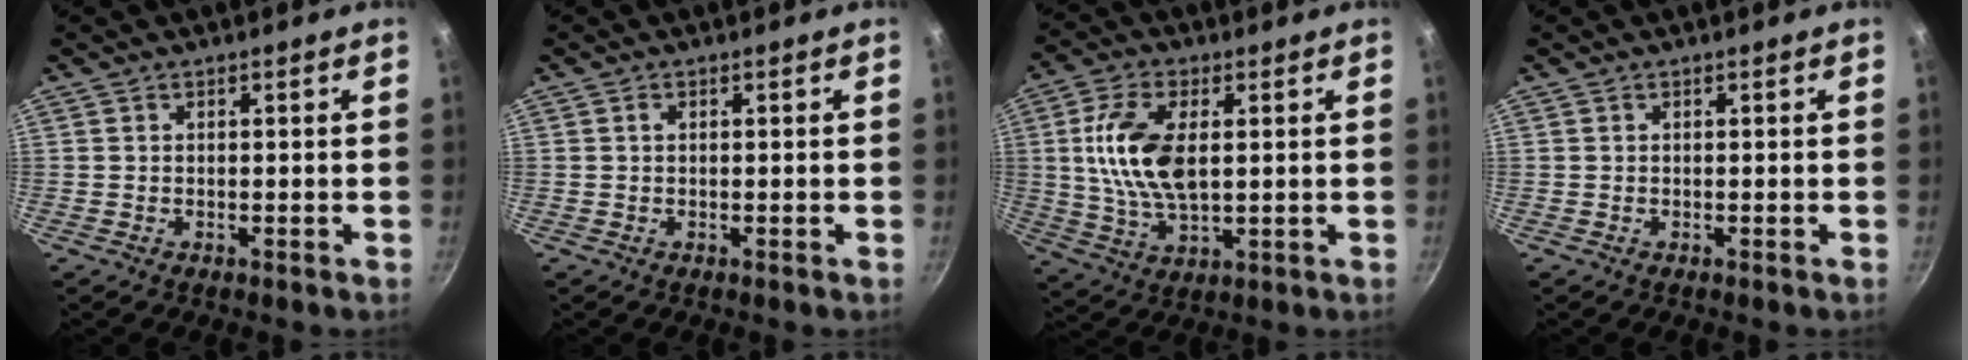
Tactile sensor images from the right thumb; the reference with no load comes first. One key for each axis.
{"total": 0.8, "fx": 0.2, "fy": 0.5, "fz": 0.5, "tx": -0.009, "ty": 0.003, "tz": 0.003}
{"total": 13.1, "fx": 2.0, "fy": 6.8, "fz": 11.0, "tx": -0.208, "ty": 0.000, "tz": 0.039}
{"total": 0.0}